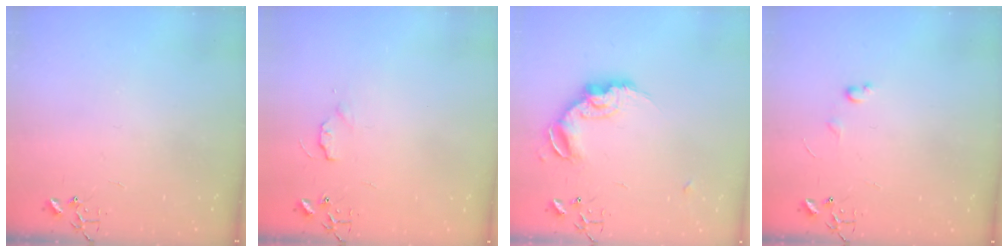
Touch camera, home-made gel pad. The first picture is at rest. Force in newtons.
{"total": 3.8, "press": 3.7, "slide": 0.5}
{"total": 13.8, "press": 13.8, "slide": 0.7}
{"total": 4.5, "press": 4.5, "slide": 0.4}